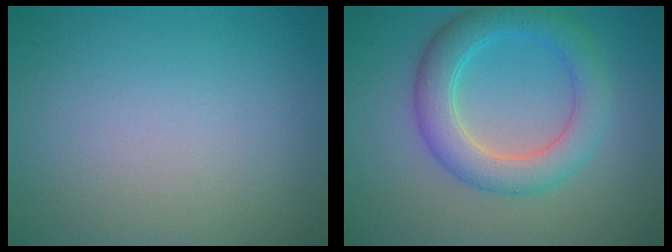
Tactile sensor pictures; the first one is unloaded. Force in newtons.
{"total": 5.1, "press": 5.1, "slide": 0.1}